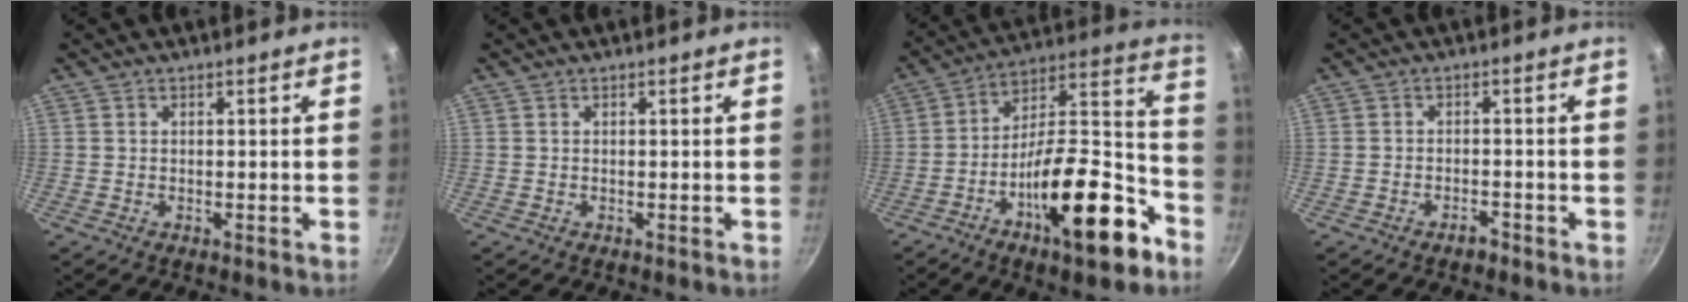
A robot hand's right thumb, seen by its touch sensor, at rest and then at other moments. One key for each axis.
{"total": 0.0}
{"total": 23.2, "fx": -11.5, "fy": 8.5, "fz": 18.2, "tx": -0.234, "ty": 0.082, "tz": -0.190}
{"total": 2.1, "fx": -1.6, "fy": 0.9, "fz": 0.8, "tx": -0.006, "ty": 0.021, "tz": -0.020}